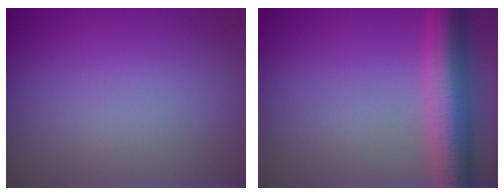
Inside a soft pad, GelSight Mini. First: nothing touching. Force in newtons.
{"total": 6.6, "press": 6.6, "slide": 0.4}